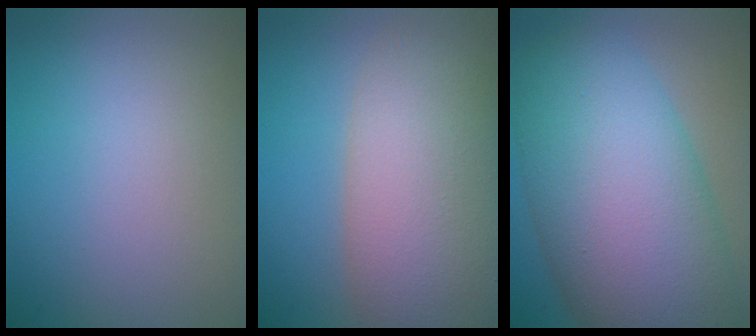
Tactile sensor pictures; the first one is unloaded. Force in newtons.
{"total": 9.9, "press": 9.9, "slide": 0.9}
{"total": 13.2, "press": 13.2, "slide": 0.2}